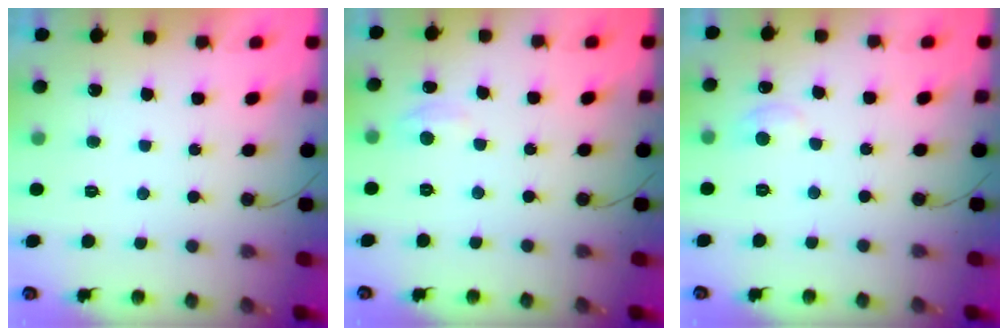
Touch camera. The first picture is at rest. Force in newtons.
{"total": 3.2, "press": 3.1, "slide": 0.4}
{"total": 6.8, "press": 6.7, "slide": 0.7}